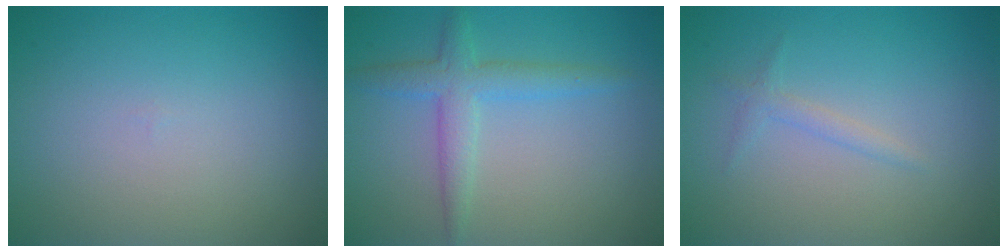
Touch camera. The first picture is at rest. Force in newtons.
{"total": 3.1, "press": 3.0, "slide": 0.1}
{"total": 1.1, "press": 1.1, "slide": 0.1}